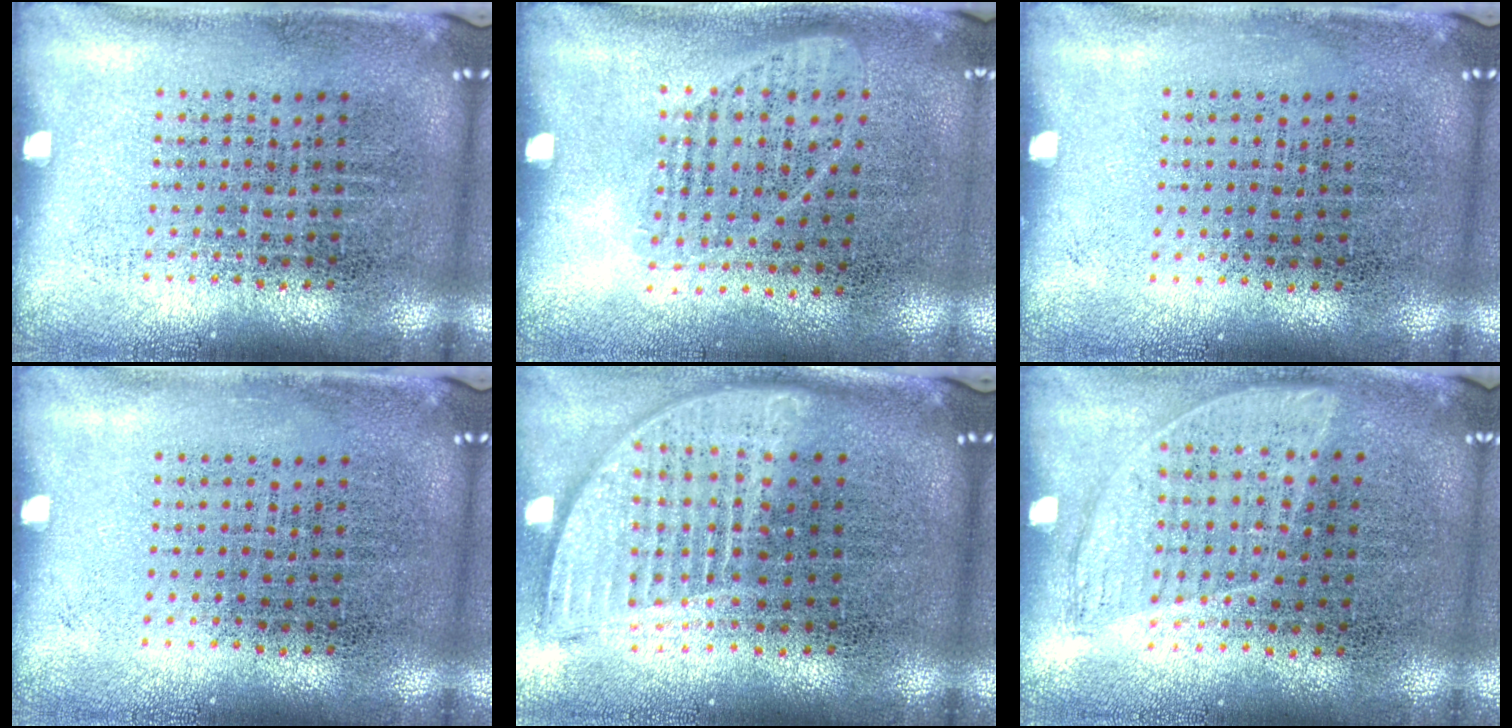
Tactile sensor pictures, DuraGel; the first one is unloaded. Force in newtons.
{"total": 1.0, "press": 0.8, "slide": 0.6}
{"total": 0.0}
{"total": 0.0}
{"total": 1.9, "press": 1.5, "slide": 1.1}
{"total": 0.9, "press": 0.8, "slide": 0.5}